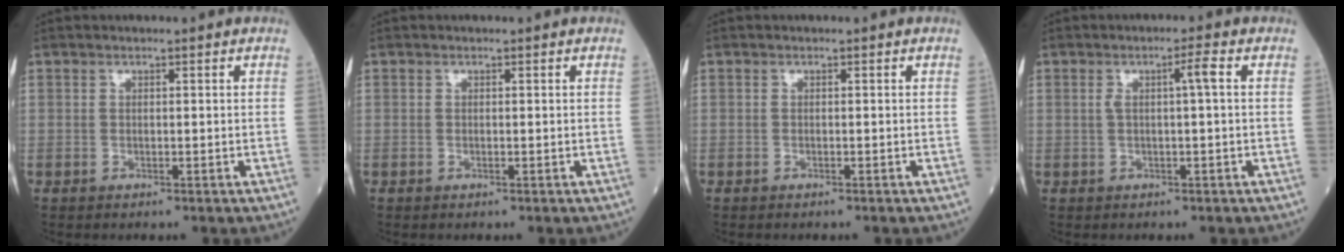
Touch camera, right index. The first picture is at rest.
{"total": 0.0}
{"total": 0.5, "force": [-0.5, 0.0, 0.3], "torque": [-0.002, -0.001, -0.008]}
{"total": 2.8, "force": [0.4, -0.3, 2.7], "torque": [-0.051, 0.006, 0.008]}